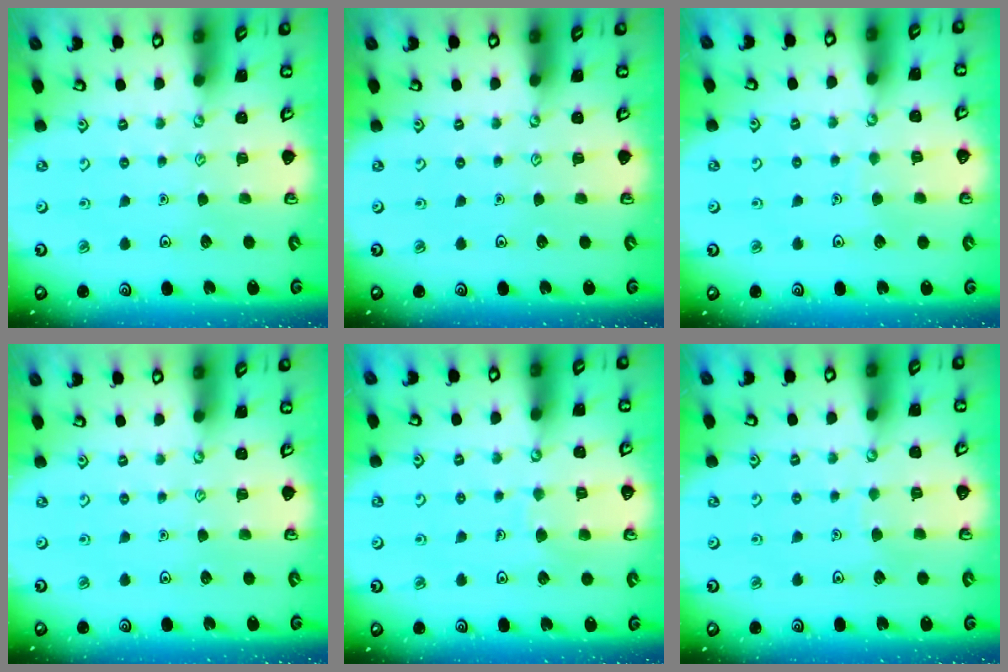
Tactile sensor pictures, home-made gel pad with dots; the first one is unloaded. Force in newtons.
{"total": 0.0}
{"total": 2.8, "press": 2.8, "slide": 0.1}
{"total": 0.0}
{"total": 5.8, "press": 5.7, "slide": 0.6}
{"total": 3.4, "press": 3.4, "slide": 0.1}